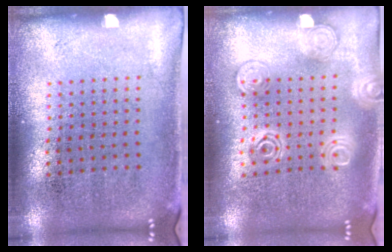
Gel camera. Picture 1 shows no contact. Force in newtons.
{"total": 2.6, "press": 2.5, "slide": 0.3}